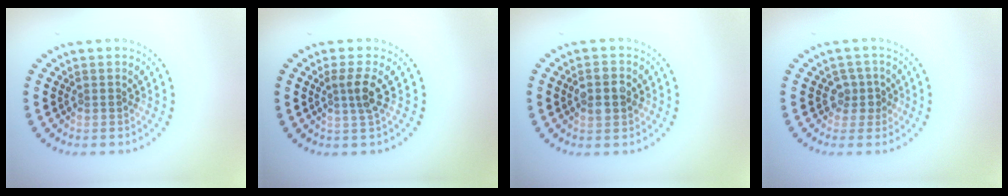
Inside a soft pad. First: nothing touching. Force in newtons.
{"total": 2.3, "press": 1.7, "slide": 1.5}
{"total": 2.6, "press": 2.6, "slide": 0.1}
{"total": 2.0, "press": 1.5, "slide": 1.3}